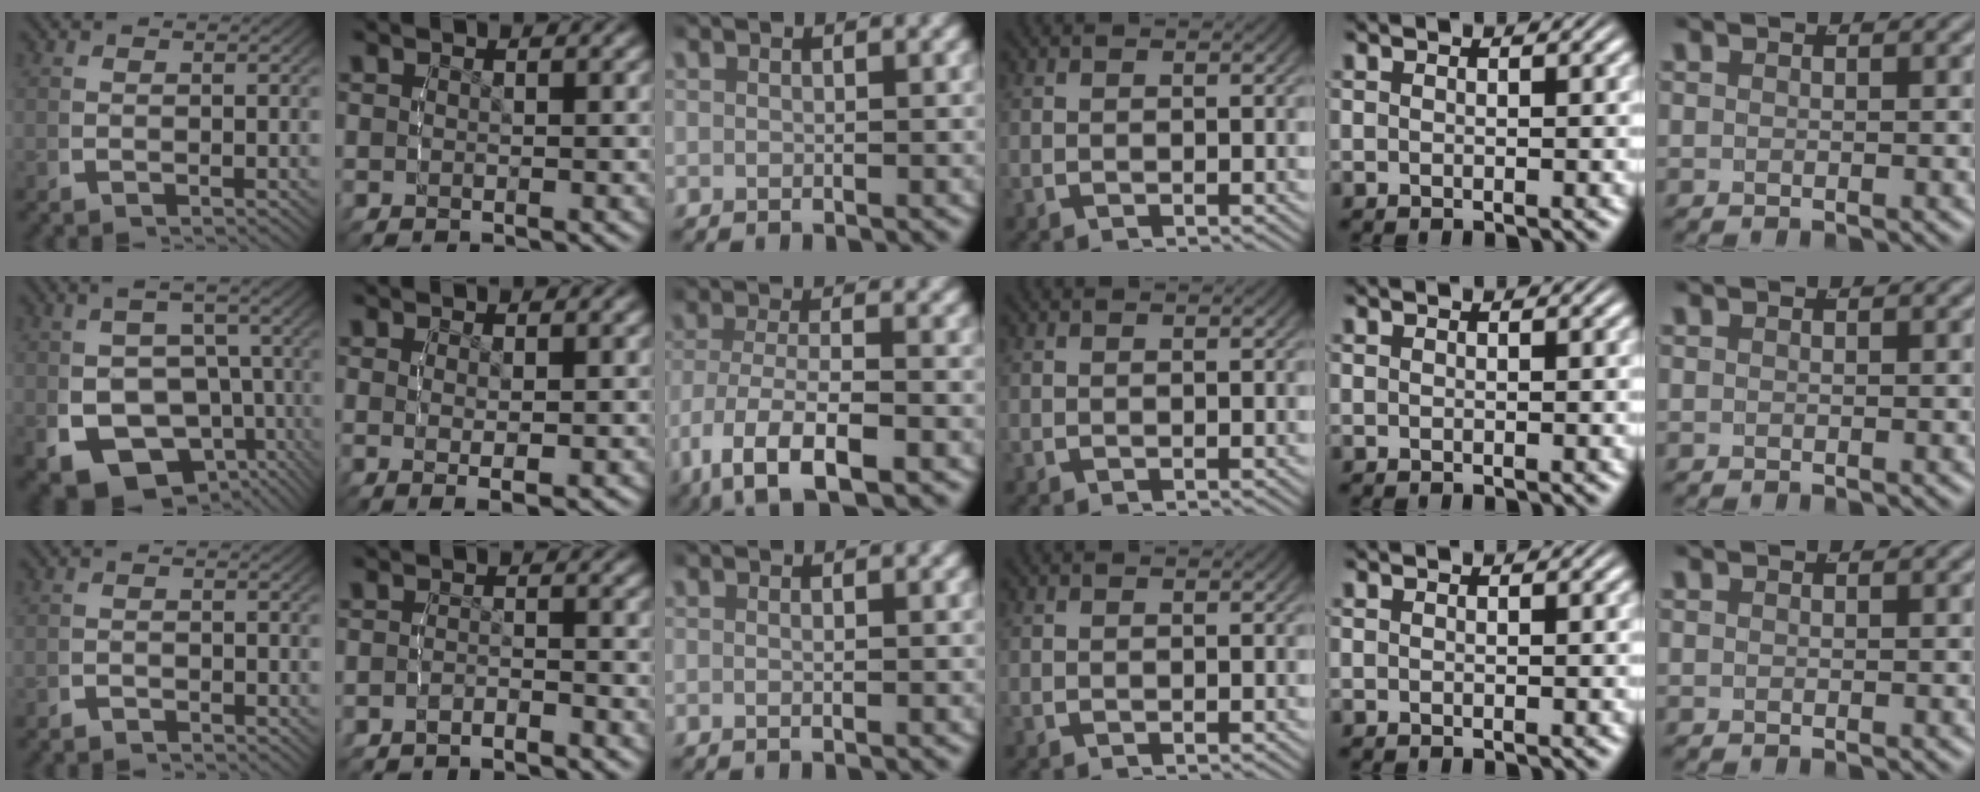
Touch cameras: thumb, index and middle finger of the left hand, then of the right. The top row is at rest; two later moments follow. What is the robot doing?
{"motion": "lift_and_place", "object": "cloth"}